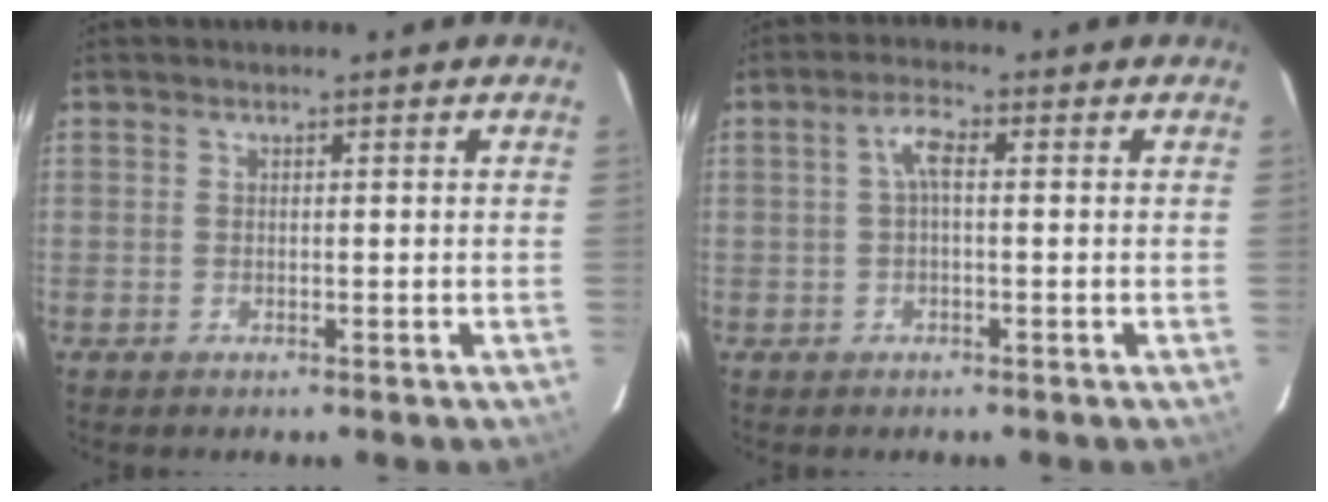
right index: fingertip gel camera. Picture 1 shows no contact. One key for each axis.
{"total": 3.1, "fx": 0.2, "fy": 1.0, "fz": 2.9, "tx": -0.059, "ty": 0.011, "tz": 0.004}